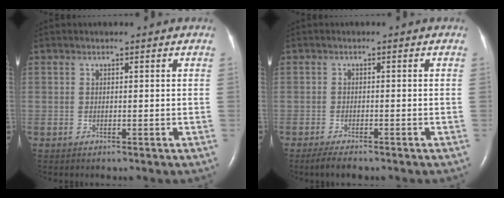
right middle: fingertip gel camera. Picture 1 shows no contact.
{"total": 3.1, "force": [-2.5, 0.6, 1.8], "torque": [-0.036, -0.008, -0.037]}